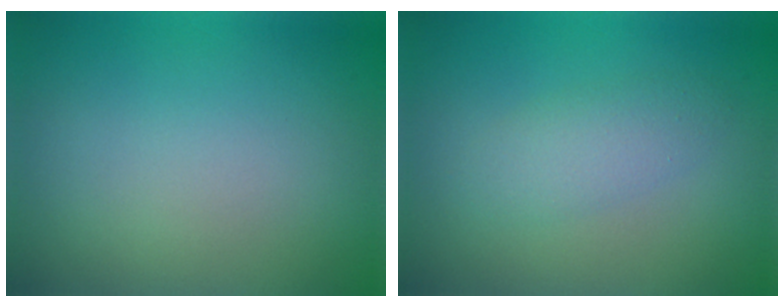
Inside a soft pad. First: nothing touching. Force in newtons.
{"total": 2.3, "press": 2.3, "slide": 0.1}